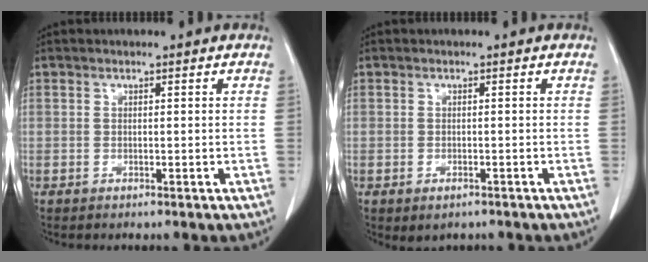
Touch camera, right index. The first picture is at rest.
{"total": 1.7, "force": [-1.1, 0.9, 1.0], "torque": [-0.016, -0.001, -0.005]}